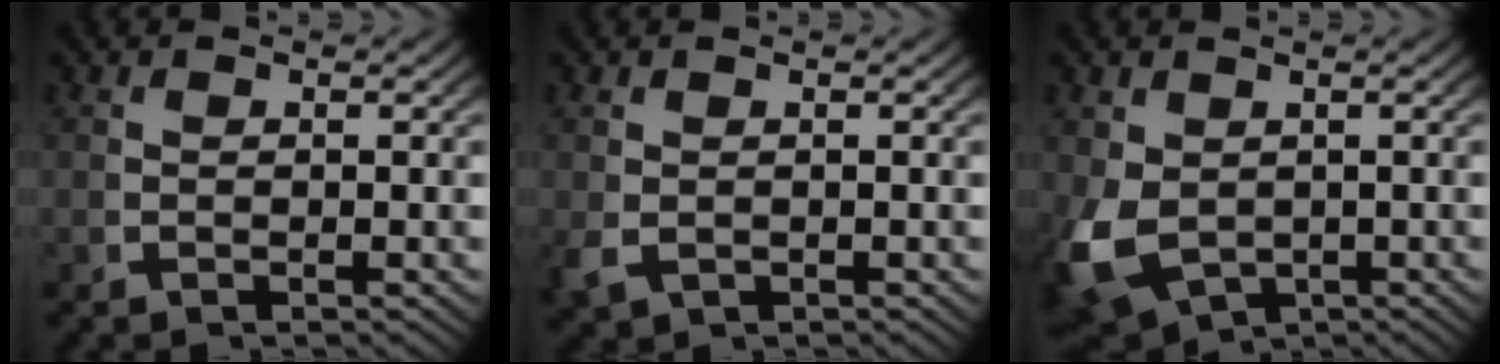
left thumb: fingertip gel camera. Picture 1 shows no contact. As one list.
[{"total": 1.7, "force": [-0.4, 1.3, 1.0], "torque": [-0.031, -0.010, 0.004]}, {"total": 7.1, "force": [-2.2, 5.5, 4.0], "torque": [-0.109, -0.047, -0.010]}]